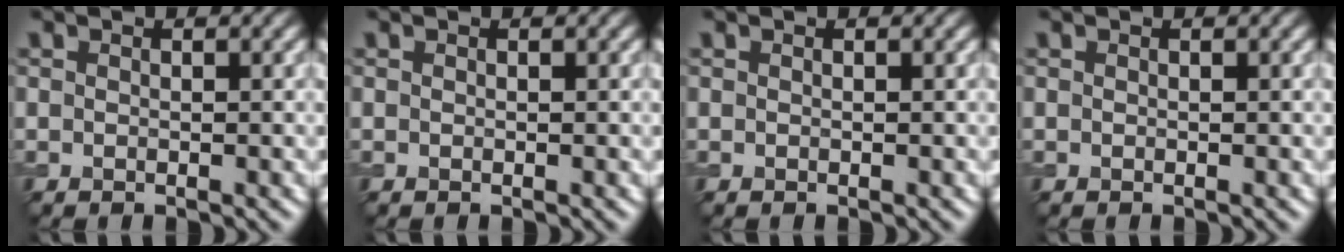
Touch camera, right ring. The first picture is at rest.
{"total": 0.0}
{"total": 0.0}
{"total": 0.0}